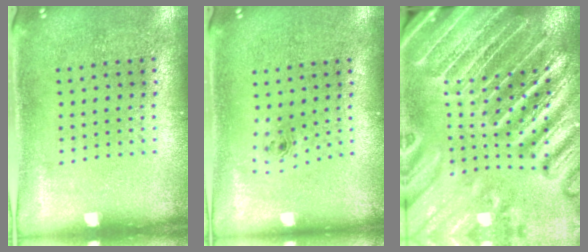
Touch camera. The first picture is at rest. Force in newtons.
{"total": 0.8, "press": 0.3, "slide": 0.7}
{"total": 5.5, "press": 4.8, "slide": 2.7}